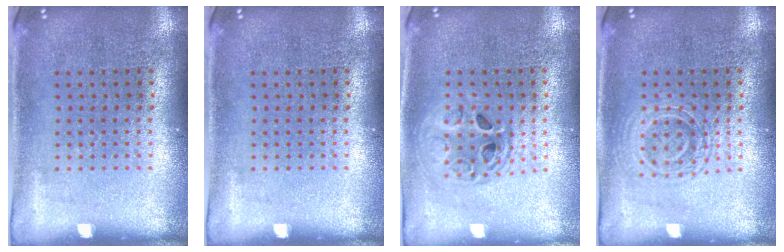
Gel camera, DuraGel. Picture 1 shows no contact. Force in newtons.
{"total": 0.0}
{"total": 1.4, "press": 1.2, "slide": 0.7}
{"total": 1.4, "press": 1.3, "slide": 0.3}